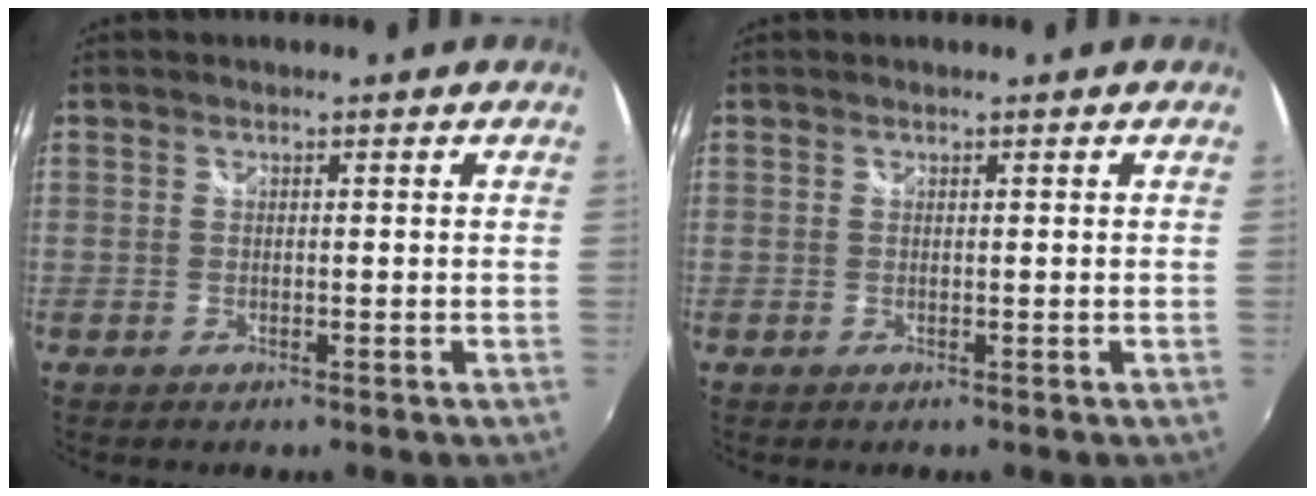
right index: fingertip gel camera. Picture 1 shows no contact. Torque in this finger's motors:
{"motor_torque": [0.51, 0.26, 0.07, 0.01]}